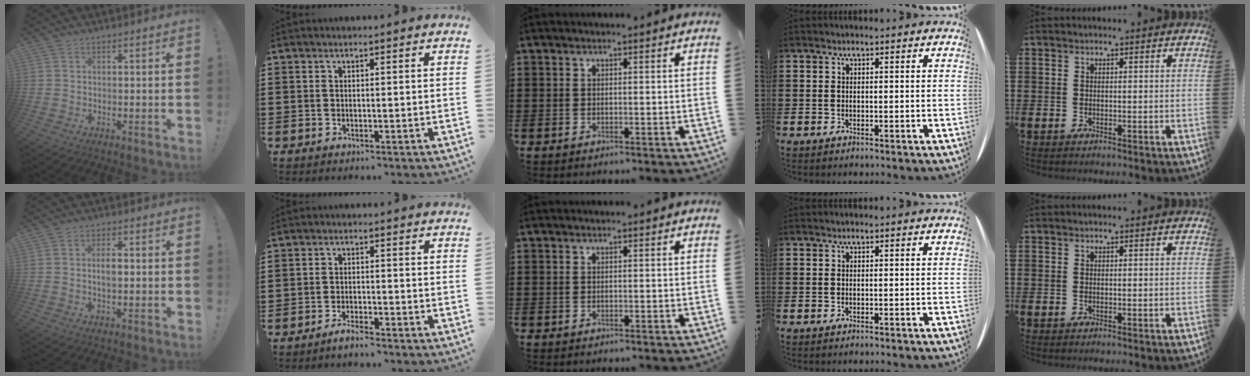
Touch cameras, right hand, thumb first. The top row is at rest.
{"thumb": {"total": 3.6, "force": [-0.1, 1.6, 3.2], "torque": [-0.052, -0.001, -0.008]}, "index": {"total": 2.0, "force": [-1.9, 0.1, 0.6], "torque": [-0.013, 0.002, -0.035]}}